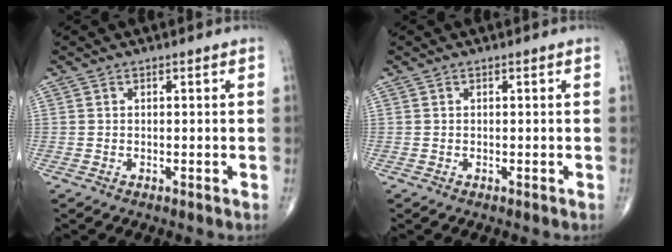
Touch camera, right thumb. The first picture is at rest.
{"total": 0.0}